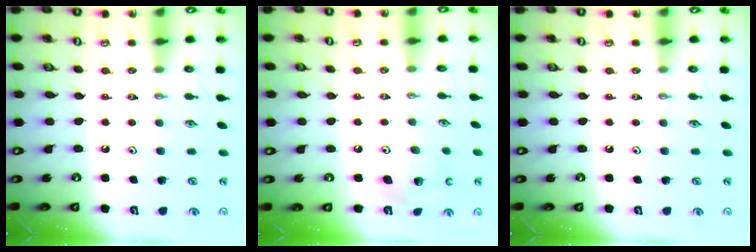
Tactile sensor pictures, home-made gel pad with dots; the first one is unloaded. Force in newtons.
{"total": 8.7, "press": 8.4, "slide": 1.9}
{"total": 0.0}